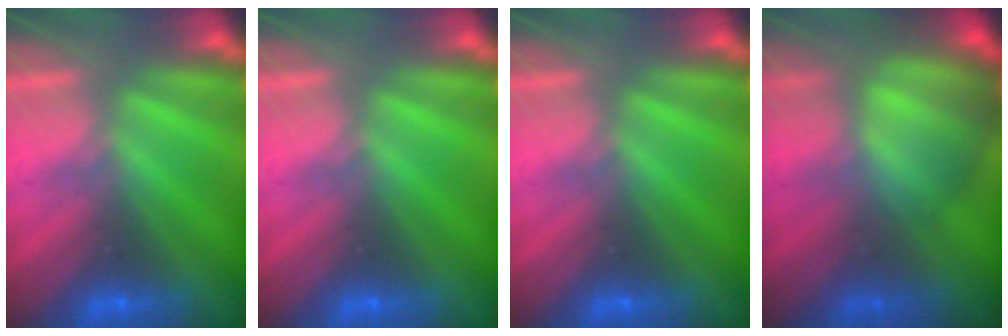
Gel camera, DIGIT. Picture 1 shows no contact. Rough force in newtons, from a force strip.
{"total": 0.0}
{"total": 0.0}
{"total": 6.6}